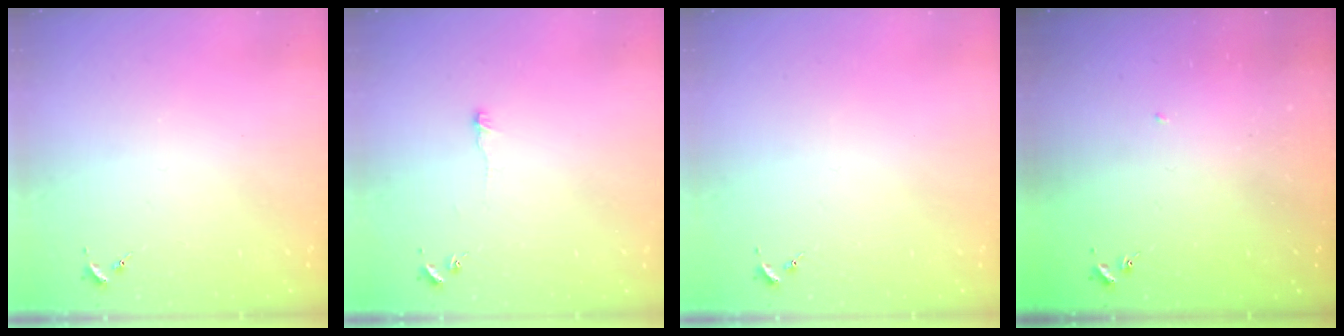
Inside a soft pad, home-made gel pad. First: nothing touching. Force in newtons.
{"total": 4.5, "press": 4.5, "slide": 0.4}
{"total": 0.0}
{"total": 1.4, "press": 1.3, "slide": 0.1}